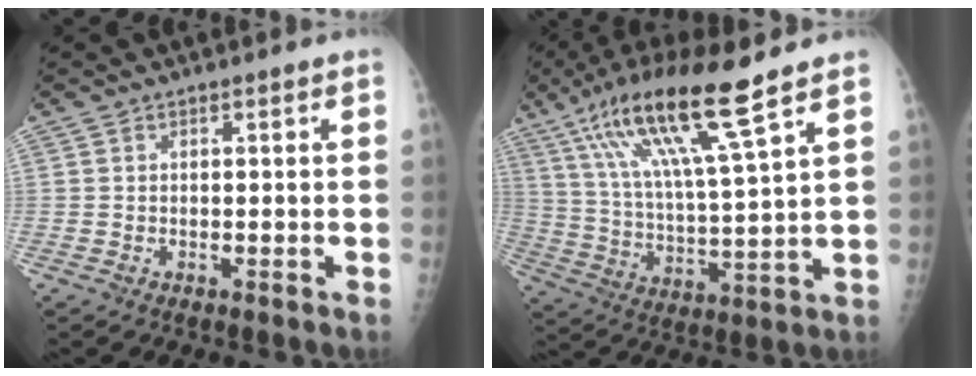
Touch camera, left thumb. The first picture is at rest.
{"total": 17.5, "force": [10.8, 1.4, 13.7], "torque": [-0.257, -0.037, 0.203]}